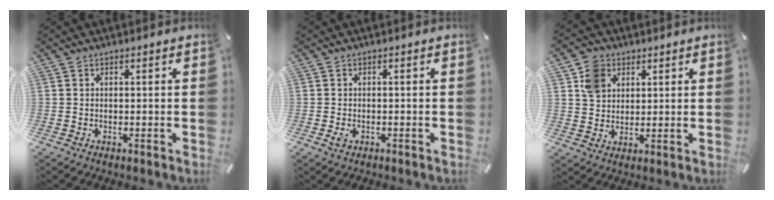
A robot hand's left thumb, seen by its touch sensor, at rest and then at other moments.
{"total": 1.7, "force": [-0.7, 1.0, 1.1], "torque": [-0.019, 0.001, -0.012]}
{"total": 7.1, "force": [2.8, 6.2, 2.3], "torque": [-0.047, 0.011, 0.055]}